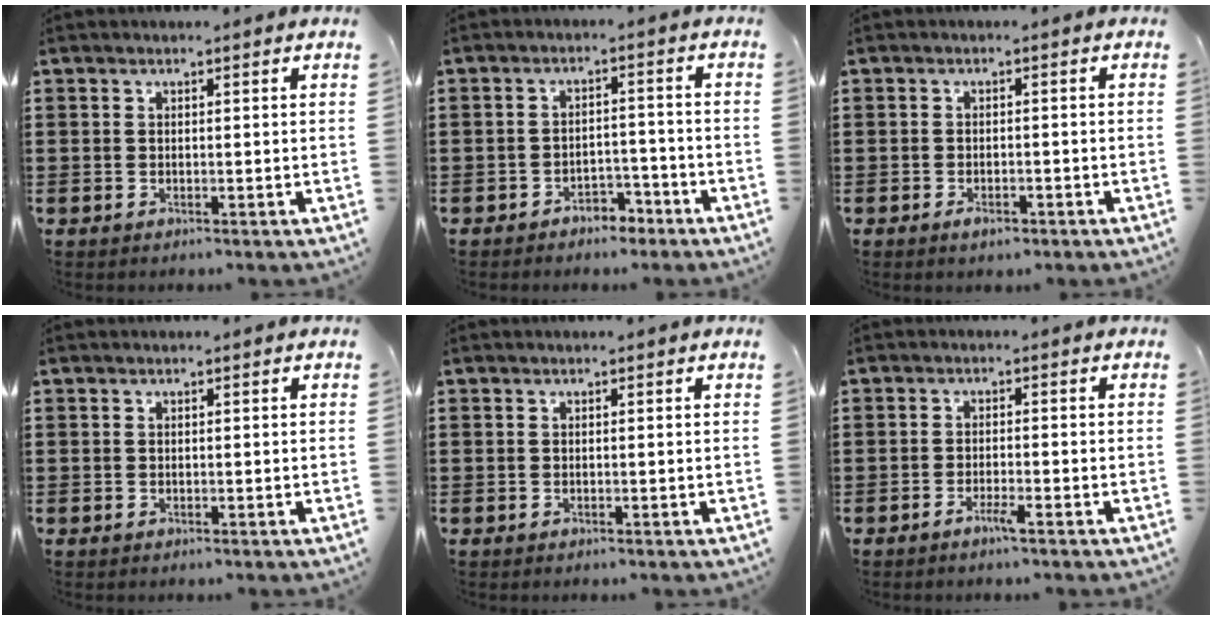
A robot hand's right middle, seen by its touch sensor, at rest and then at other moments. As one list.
[{"total": 3.4, "force": [-3.2, 1.1, 0.6], "torque": [-0.015, 0.008, -0.065]}, {"total": 1.6, "force": [-1.1, 0.6, 1.0], "torque": [-0.020, -0.002, -0.021]}, {"total": 0.0}, {"total": 0.0}, {"total": 2.1, "force": [-1.4, 0.1, 1.5], "torque": [-0.033, -0.005, -0.028]}]